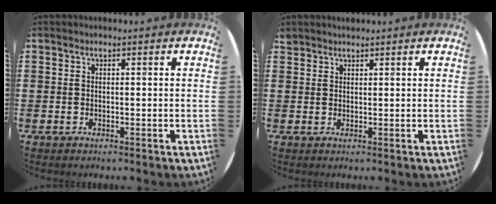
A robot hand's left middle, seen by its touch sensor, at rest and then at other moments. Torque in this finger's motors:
{"motor_torque": [0.12, -0.10, -0.05, -0.01]}